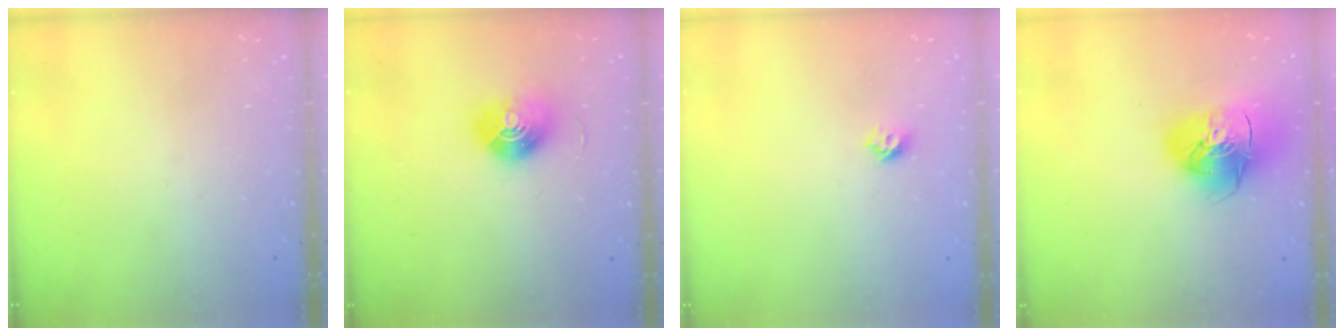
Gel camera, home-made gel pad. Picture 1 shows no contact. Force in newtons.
{"total": 10.3, "press": 10.3, "slide": 0.5}
{"total": 4.9, "press": 4.8, "slide": 0.8}
{"total": 14.9, "press": 14.8, "slide": 1.9}